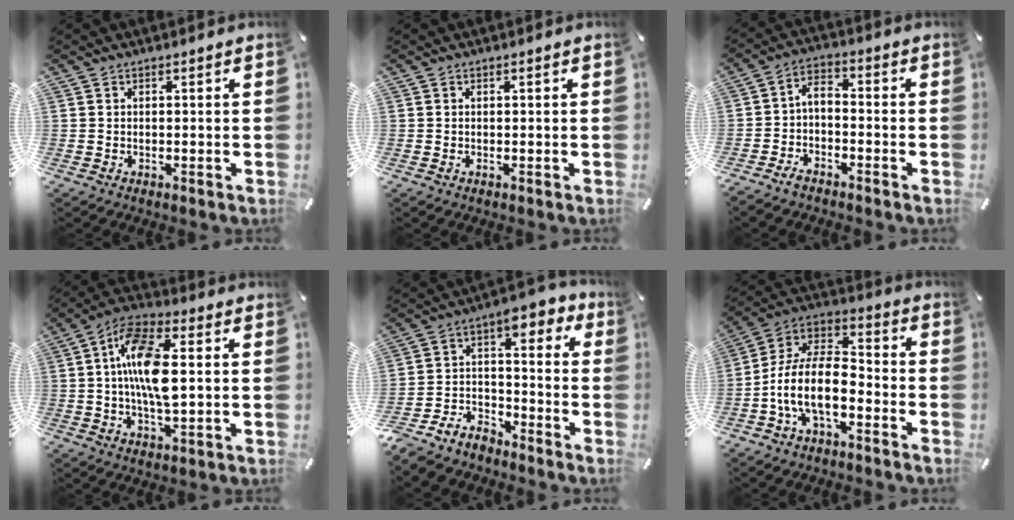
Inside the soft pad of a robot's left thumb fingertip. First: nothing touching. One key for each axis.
{"total": 0.7, "fx": 0.0, "fy": 0.0, "fz": 0.7, "tx": -0.011, "ty": -0.003, "tz": -0.001}
{"total": 3.8, "fx": -2.4, "fy": 1.8, "fz": 2.3, "tx": -0.046, "ty": 0.011, "tz": -0.048}
{"total": 14.1, "fx": 1.1, "fy": 6.0, "fz": 12.7, "tx": -0.257, "ty": 0.004, "tz": 0.018}
{"total": 8.2, "fx": -5.6, "fy": 5.5, "fz": 2.4, "tx": -0.054, "ty": 0.023, "tz": -0.108}
{"total": 13.4, "fx": -5.9, "fy": 6.8, "fz": 9.9, "tx": -0.211, "ty": 0.010, "tz": -0.109}